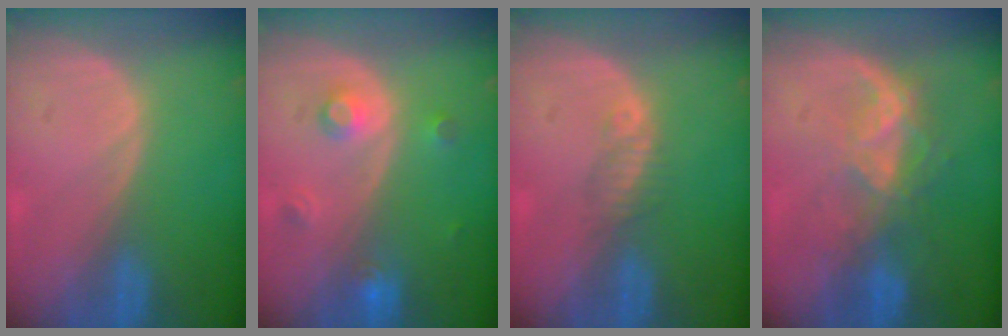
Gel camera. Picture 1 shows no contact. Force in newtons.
{"total": 3.5, "press": 3.1, "slide": 1.7}
{"total": 1.8, "press": 1.6, "slide": 0.8}
{"total": 6.5, "press": 5.9, "slide": 2.8}